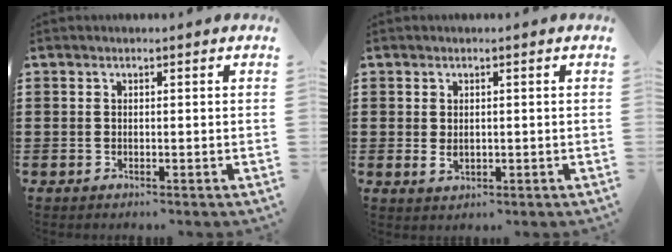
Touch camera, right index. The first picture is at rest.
{"total": 1.6, "force": [0.2, 1.0, 1.2], "torque": [-0.024, 0.003, 0.004]}